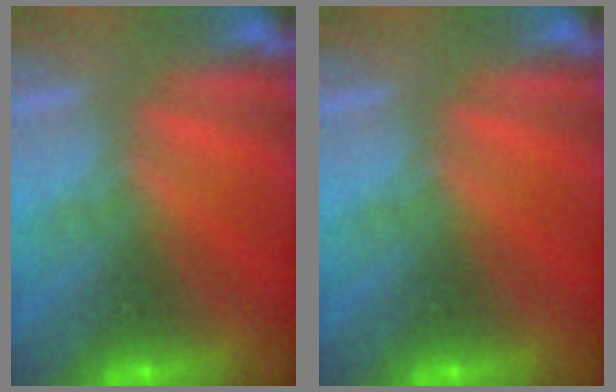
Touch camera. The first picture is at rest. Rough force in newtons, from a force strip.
{"total": 0.0}